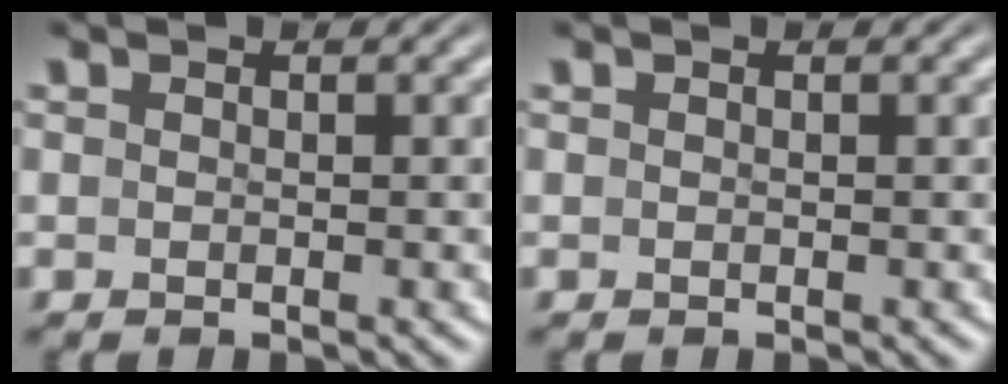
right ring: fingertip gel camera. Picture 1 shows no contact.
{"total": 0.0}